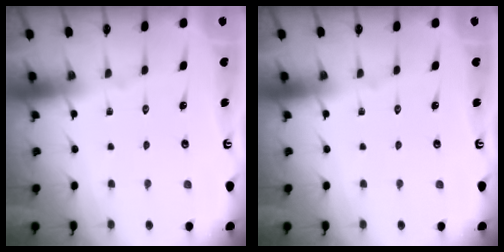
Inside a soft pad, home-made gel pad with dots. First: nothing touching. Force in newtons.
{"total": 0.0}